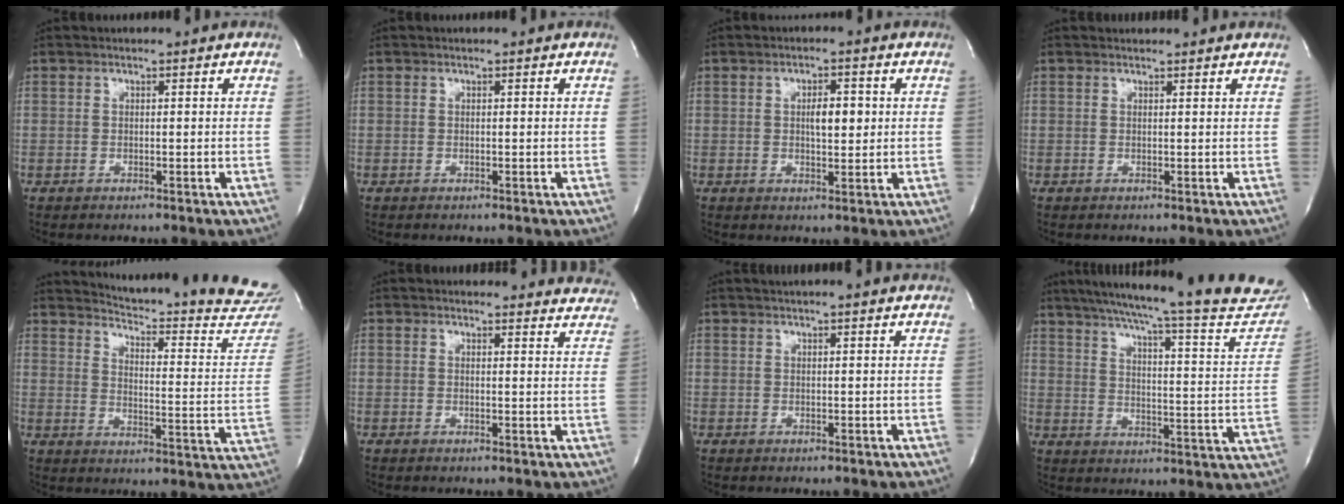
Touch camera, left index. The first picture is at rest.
{"total": 0.0}
{"total": 3.9, "force": [0.4, 1.5, 3.6], "torque": [-0.058, 0.000, 0.007]}
{"total": 2.1, "force": [2.0, 0.3, 0.1], "torque": [-0.013, 0.013, 0.022]}
{"total": 24.8, "force": [23.8, 1.1, 7.0], "torque": [-0.101, -0.138, 0.275]}
{"total": 13.9, "force": [13.5, 3.0, 1.5], "torque": [0.013, -0.045, 0.120]}
{"total": 5.6, "force": [5.0, -0.1, 2.3], "torque": [-0.035, 0.024, 0.055]}
{"total": 29.8, "force": [26.9, 1.9, 12.8], "torque": [-0.195, -0.084, 0.325]}